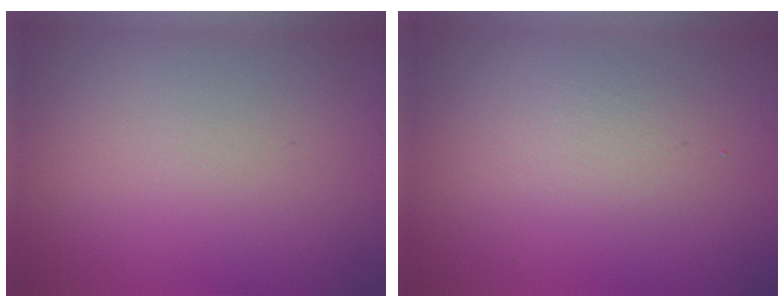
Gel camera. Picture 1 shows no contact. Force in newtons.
{"total": 1.6, "press": 1.6, "slide": 0.1}